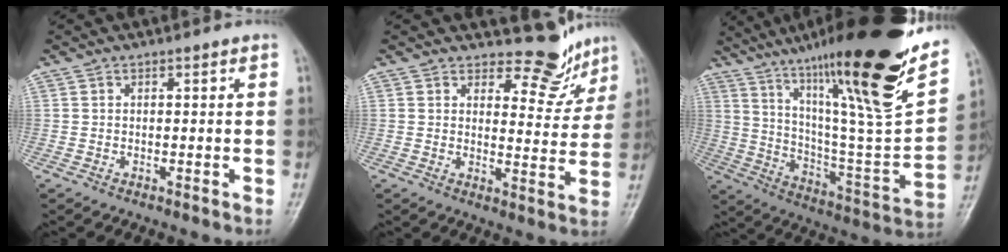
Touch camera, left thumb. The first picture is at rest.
{"total": 7.3, "force": [6.6, 2.9, 0.7], "torque": [0.020, -0.065, 0.084]}
{"total": 34.9, "force": [21.1, 5.8, 27.1], "torque": [-0.390, -0.057, 0.344]}